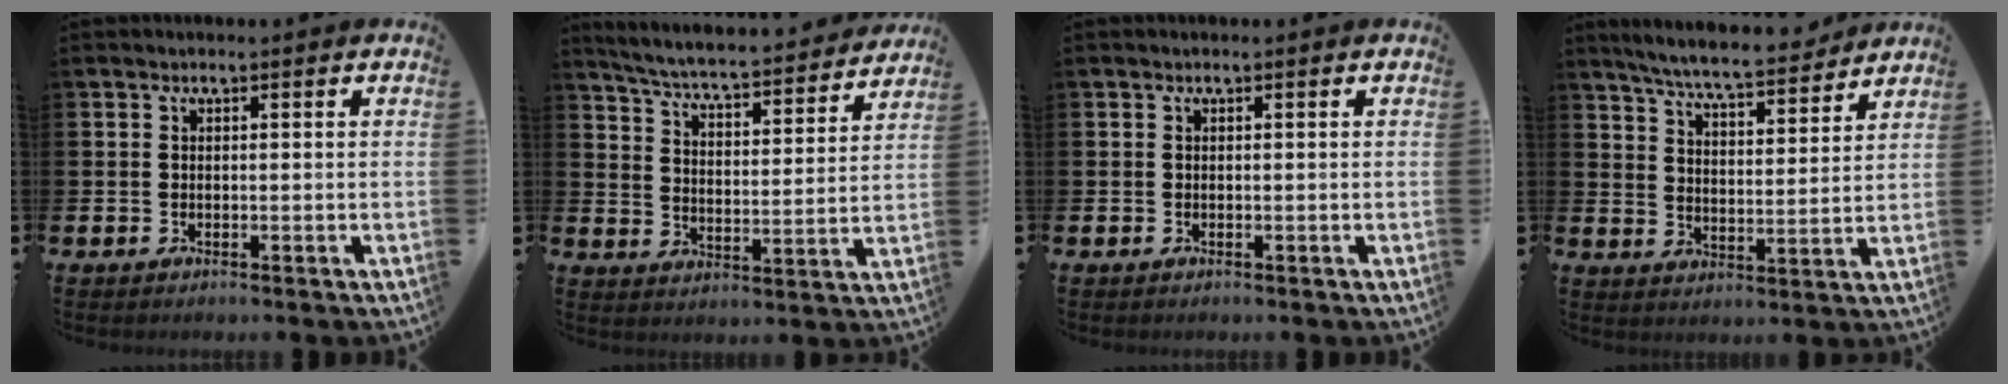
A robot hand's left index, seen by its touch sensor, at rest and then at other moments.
{"total": 6.0, "force": [5.8, 0.3, 1.7], "torque": [-0.063, -0.048, 0.095]}
{"total": 0.0}
{"total": 7.3, "force": [6.9, 0.6, 2.3], "torque": [-0.064, -0.049, 0.117]}